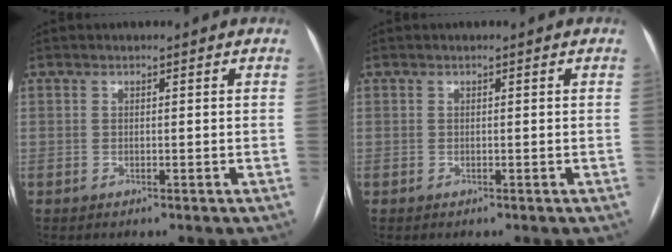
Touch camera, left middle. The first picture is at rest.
{"total": 0.0}